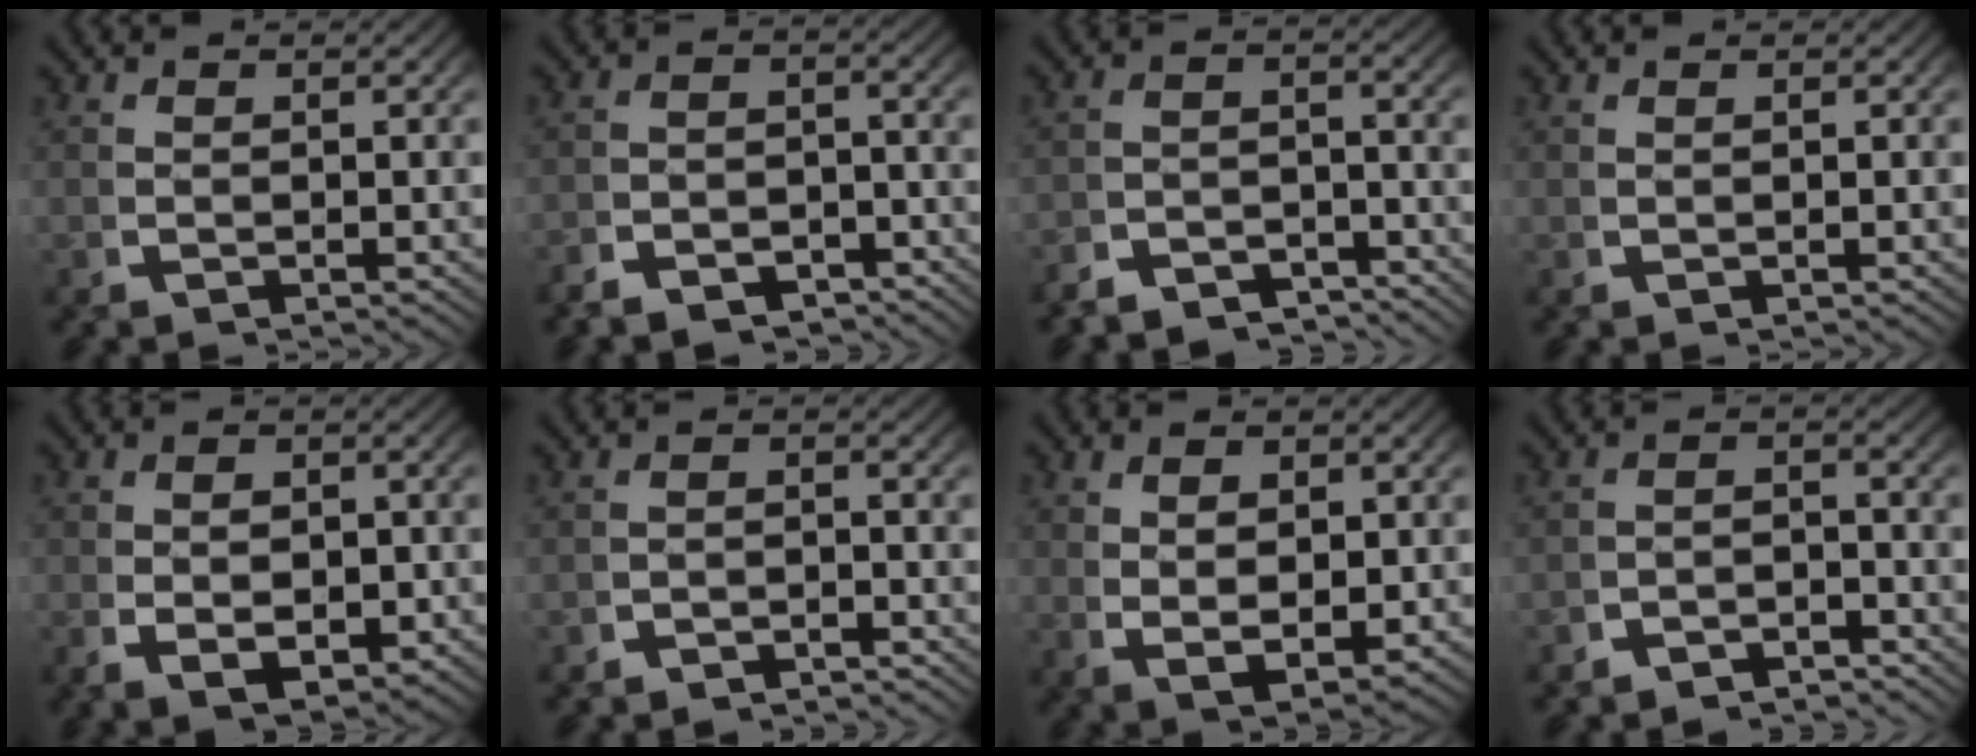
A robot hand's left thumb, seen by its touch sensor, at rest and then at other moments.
{"total": 3.5, "force": [-3.1, 1.3, 0.9], "torque": [-0.001, -0.011, -0.057]}
{"total": 4.9, "force": [-4.4, 1.7, 1.1], "torque": [-0.006, -0.021, -0.076]}
{"total": 0.5, "force": [0.3, -0.3, 0.3], "torque": [-0.010, 0.001, 0.008]}
{"total": 4.9, "force": [-0.8, 3.1, 3.7], "torque": [-0.062, -0.018, -0.005]}
{"total": 2.6, "force": [-2.5, 0.5, 0.3], "torque": [0.000, -0.009, -0.043]}
{"total": 6.0, "force": [-0.2, 3.6, 4.7], "torque": [-0.102, -0.025, 0.015]}
{"total": 3.5, "force": [-3.4, 0.8, 0.6], "torque": [-0.001, -0.009, -0.058]}